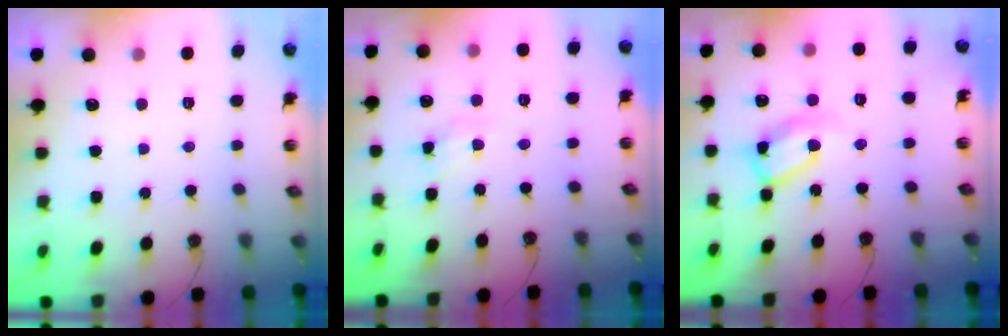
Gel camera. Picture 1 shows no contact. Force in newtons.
{"total": 5.1, "press": 5.0, "slide": 0.4}
{"total": 12.7, "press": 12.6, "slide": 0.9}